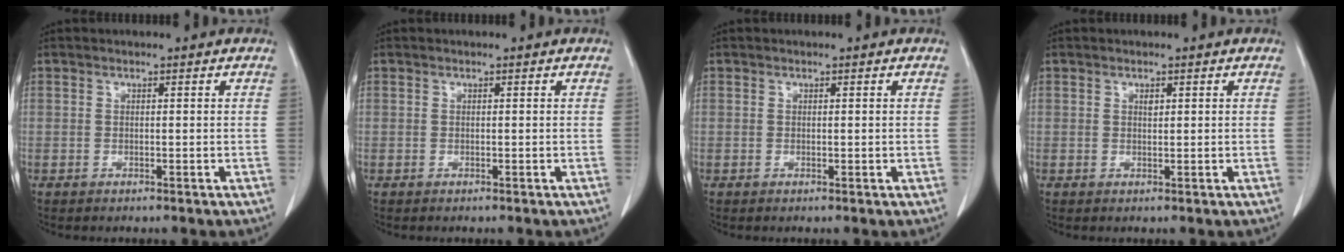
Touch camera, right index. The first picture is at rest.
{"total": 0.0}
{"total": 0.0}
{"total": 0.7, "force": [0.4, 0.3, 0.5], "torque": [-0.010, -0.002, 0.007]}